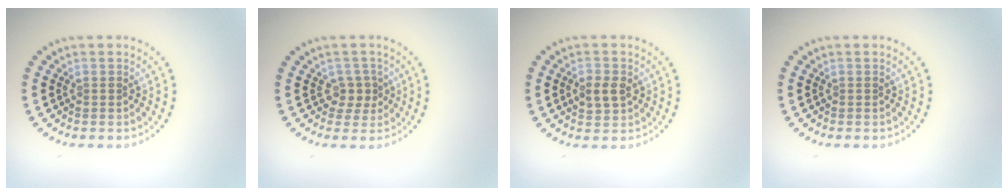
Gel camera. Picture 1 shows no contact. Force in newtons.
{"total": 1.9, "press": 1.6, "slide": 1.0}
{"total": 2.5, "press": 2.5, "slide": 0.4}
{"total": 0.0}